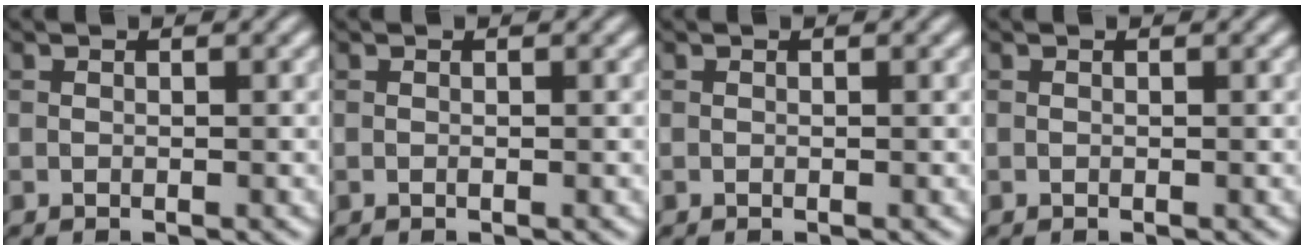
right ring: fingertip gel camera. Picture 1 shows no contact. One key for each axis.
{"total": 0.0}
{"total": 0.0}
{"total": 0.0}